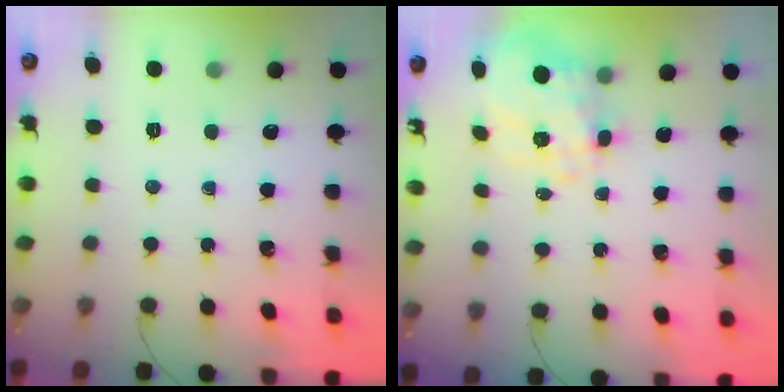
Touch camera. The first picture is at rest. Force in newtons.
{"total": 9.6, "press": 9.4, "slide": 1.9}